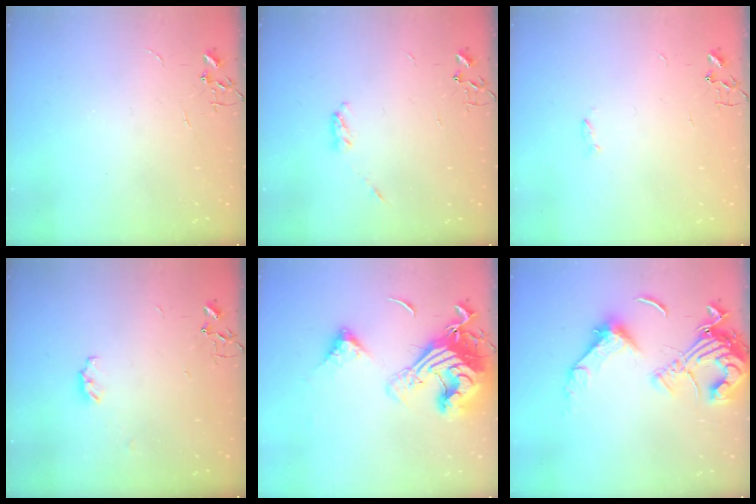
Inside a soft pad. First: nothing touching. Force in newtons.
{"total": 3.1, "press": 3.1, "slide": 0.5}
{"total": 1.8, "press": 1.7, "slide": 0.4}
{"total": 3.8, "press": 3.8, "slide": 0.5}
{"total": 21.6, "press": 21.5, "slide": 2.7}
{"total": 19.8, "press": 19.7, "slide": 2.1}